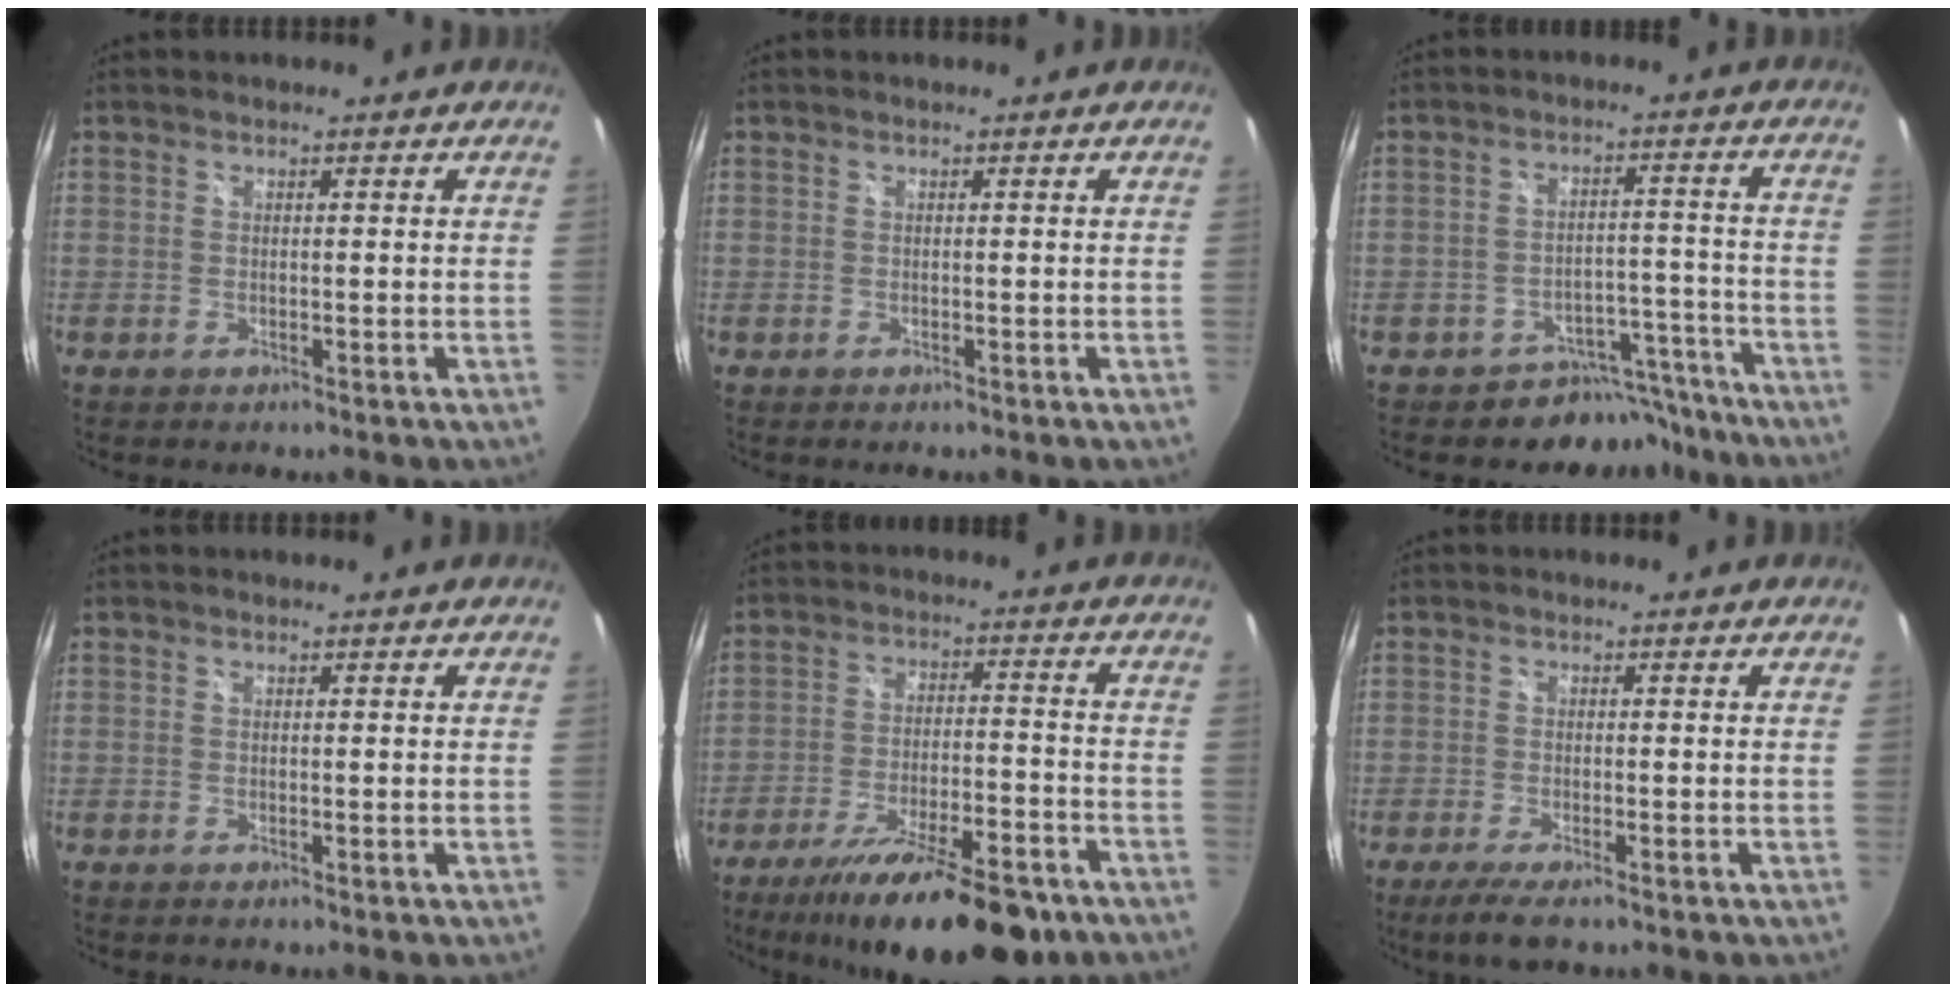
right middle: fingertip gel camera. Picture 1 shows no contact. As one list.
[{"total": 0.0}, {"total": 8.1, "force": [-7.0, 4.2, 0.2], "torque": [0.000, 0.036, -0.089]}, {"total": 0.0}, {"total": 20.0, "force": [-14.9, 5.5, 12.2], "torque": [-0.211, -0.033, -0.222]}, {"total": 4.5, "force": [-3.0, 0.6, 3.2], "torque": [-0.070, -0.020, -0.054]}]